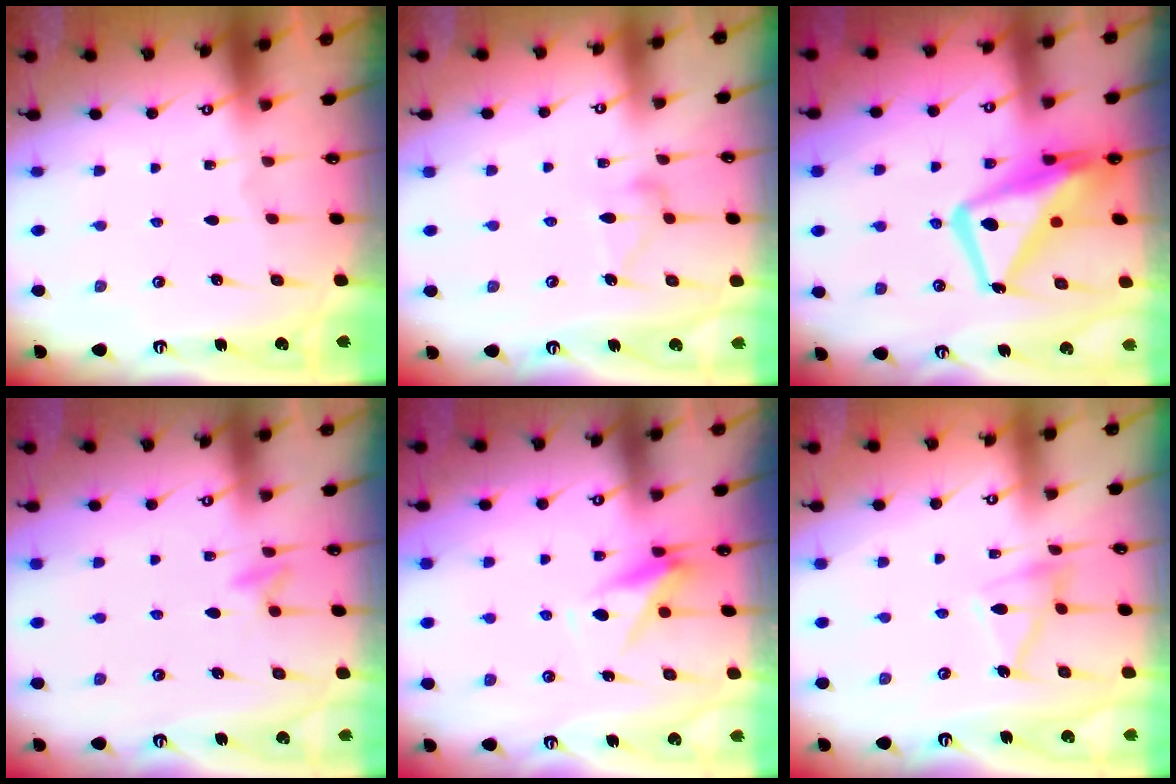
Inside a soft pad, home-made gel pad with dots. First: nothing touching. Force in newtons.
{"total": 10.6, "press": 10.6, "slide": 0.4}
{"total": 16.7, "press": 16.6, "slide": 1.8}
{"total": 6.8, "press": 6.7, "slide": 0.9}
{"total": 7.1, "press": 7.0, "slide": 1.3}
{"total": 11.0, "press": 11.0, "slide": 0.8}